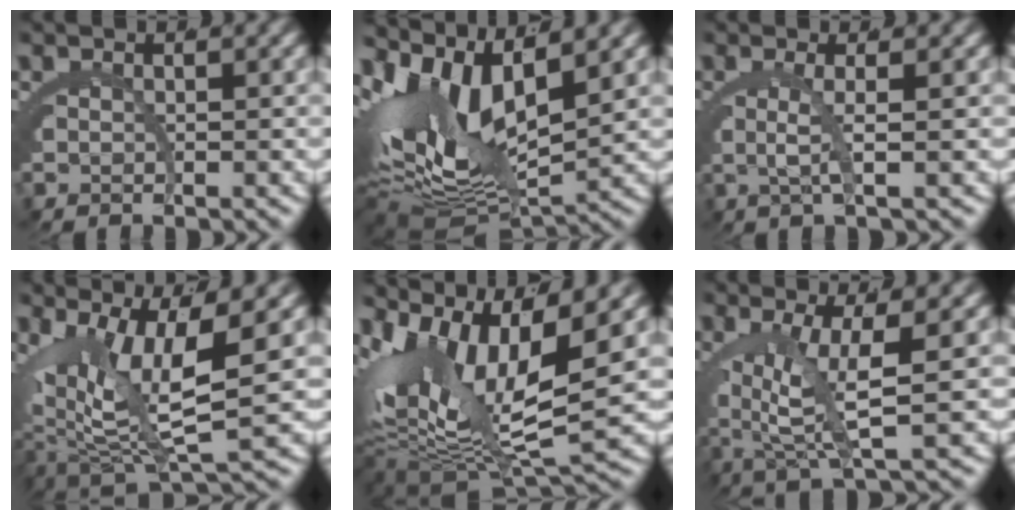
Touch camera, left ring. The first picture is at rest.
{"total": 9.7, "force": [-0.2, 5.2, 8.2], "torque": [-0.145, -0.015, 0.005]}
{"total": 2.2, "force": [0.1, -1.4, 1.7], "torque": [-0.017, 0.008, -0.003]}
{"total": 6.7, "force": [0.0, 2.5, 6.2], "torque": [-0.100, -0.013, 0.003]}
{"total": 10.2, "force": [-0.7, 5.2, 8.7], "torque": [-0.146, -0.014, -0.007]}
{"total": 4.5, "force": [-0.6, 0.3, 4.4], "torque": [-0.065, -0.006, -0.006]}